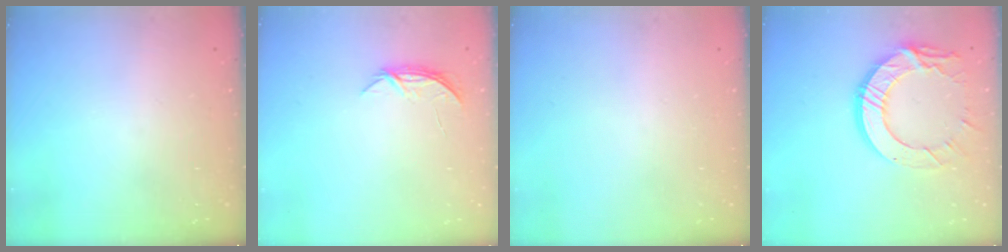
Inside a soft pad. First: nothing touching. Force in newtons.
{"total": 4.4, "press": 4.3, "slide": 0.5}
{"total": 0.0}
{"total": 15.0, "press": 14.9, "slide": 1.5}